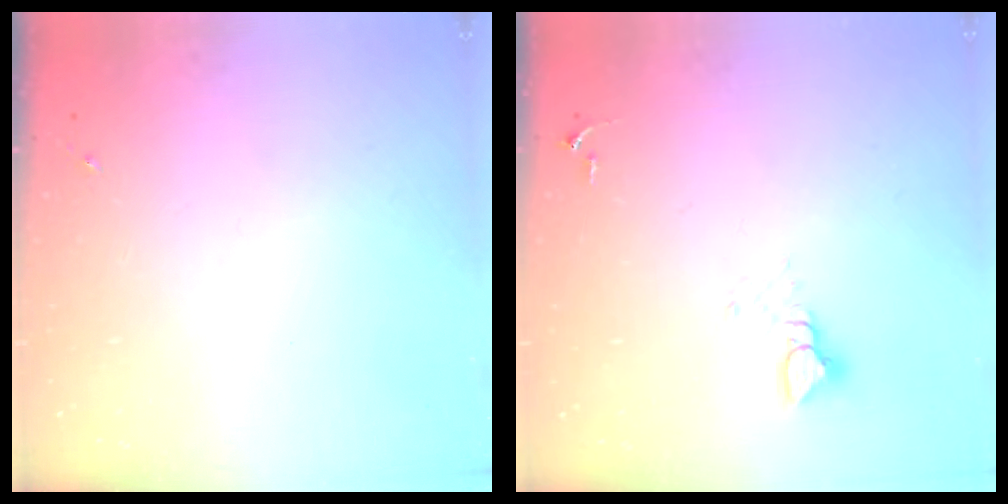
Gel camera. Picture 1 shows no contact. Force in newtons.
{"total": 3.5, "press": 3.5, "slide": 0.2}